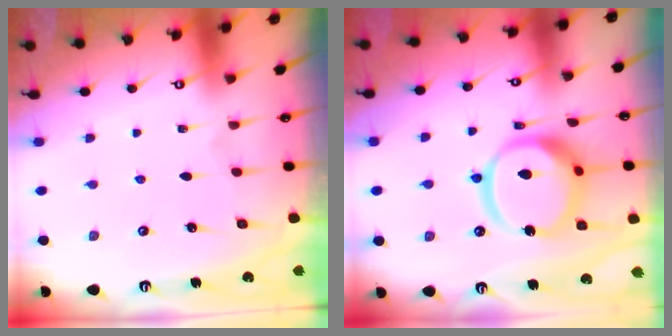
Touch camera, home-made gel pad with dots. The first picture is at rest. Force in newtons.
{"total": 16.1, "press": 15.9, "slide": 1.9}